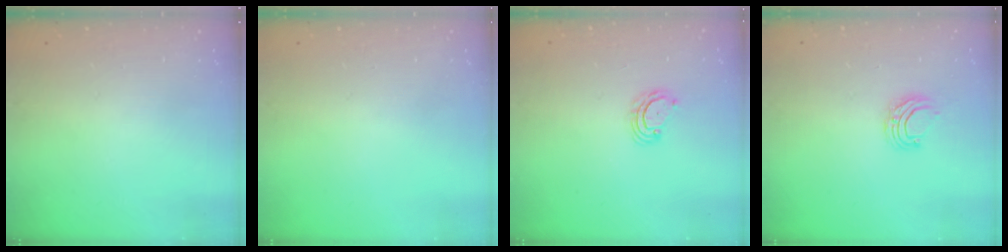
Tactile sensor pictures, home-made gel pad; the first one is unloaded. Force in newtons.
{"total": 0.0}
{"total": 5.0, "press": 4.9, "slide": 0.4}
{"total": 5.6, "press": 5.6, "slide": 0.6}